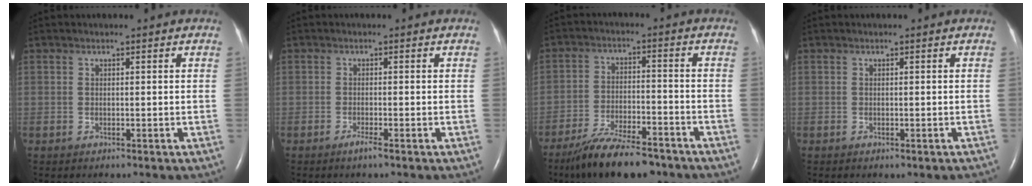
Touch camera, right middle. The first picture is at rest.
{"total": 1.4, "force": [-1.0, -0.1, 1.0], "torque": [-0.024, -0.003, -0.019]}
{"total": 12.1, "force": [-9.6, 3.0, 6.8], "torque": [-0.120, -0.017, -0.162]}
{"total": 0.8, "force": [-0.5, 0.3, 0.5], "torque": [-0.008, -0.003, -0.004]}